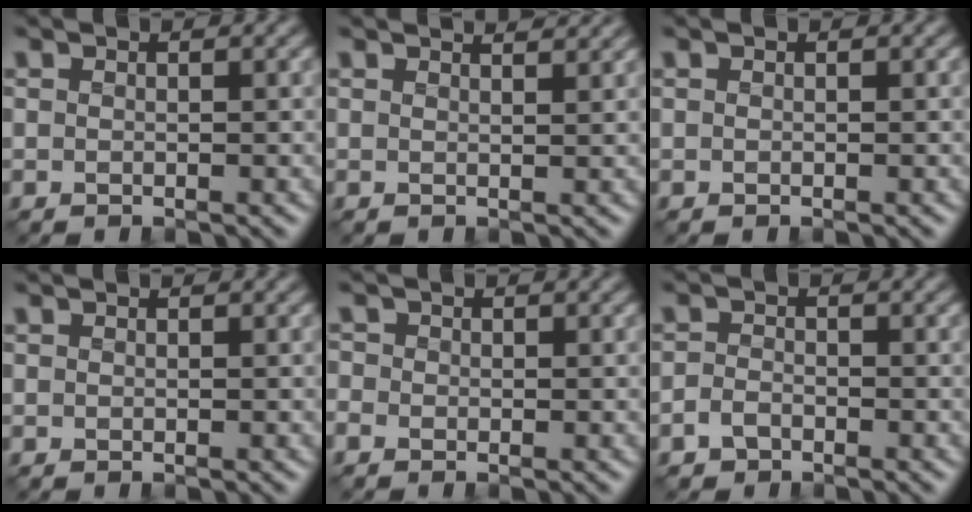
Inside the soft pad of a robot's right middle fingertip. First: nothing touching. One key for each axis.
{"total": 2.3, "fx": 2.1, "fy": 0.3, "fz": 0.7, "tx": -0.006, "ty": 0.005, "tz": 0.018}
{"total": 0.0}
{"total": 0.0}
{"total": 1.3, "fx": -0.8, "fy": 1.0, "fz": 0.3, "tx": -0.003, "ty": -0.004, "tz": -0.021}
{"total": 1.7, "fx": -1.3, "fy": 1.0, "fz": 0.6, "tx": -0.011, "ty": 0.001, "tz": -0.031}